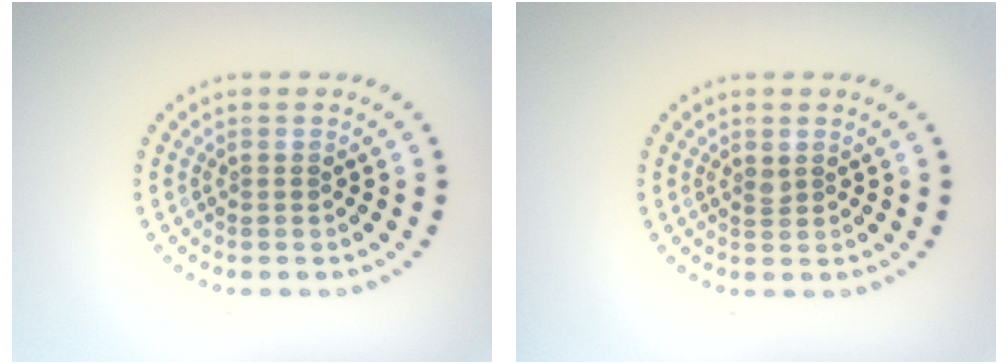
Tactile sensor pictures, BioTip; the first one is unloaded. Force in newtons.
{"total": 0.7, "press": 0.6, "slide": 0.4}